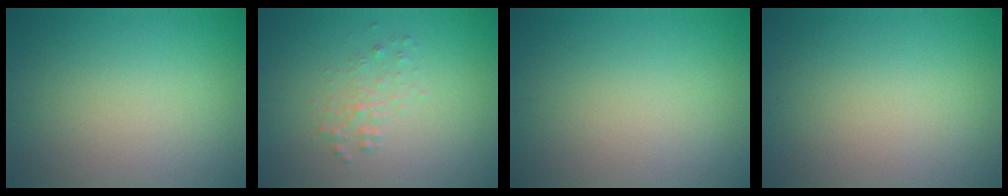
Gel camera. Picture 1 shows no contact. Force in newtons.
{"total": 1.3, "press": 1.3, "slide": 0.1}
{"total": 0.0}
{"total": 0.0}